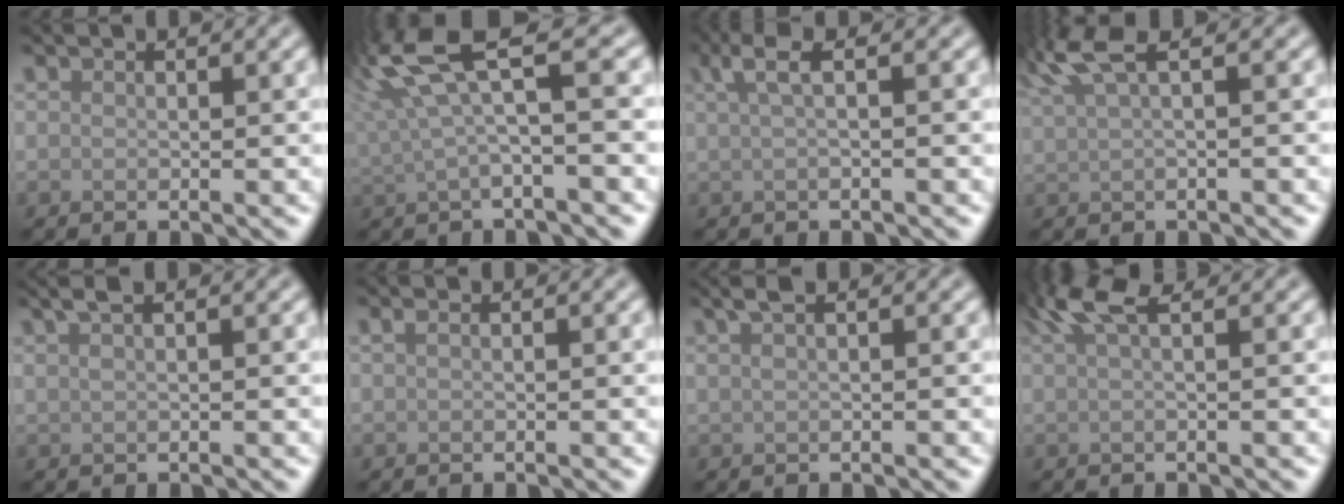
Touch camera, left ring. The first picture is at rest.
{"total": 6.8, "force": [3.0, 1.3, 6.0], "torque": [-0.127, 0.014, 0.053]}
{"total": 2.7, "force": [0.9, 0.7, 2.4], "torque": [-0.039, 0.008, 0.015]}
{"total": 4.2, "force": [2.4, 1.0, 3.3], "torque": [-0.069, 0.019, 0.044]}
{"total": 2.2, "force": [1.3, 0.7, 1.6], "torque": [-0.027, 0.004, 0.014]}
{"total": 0.7, "force": [0.2, 0.2, 0.6], "torque": [-0.013, 0.007, 0.004]}
{"total": 1.9, "force": [0.9, 0.6, 1.5], "torque": [-0.027, 0.004, 0.012]}
{"total": 3.3, "force": [1.9, 0.7, 2.6], "torque": [-0.045, 0.011, 0.034]}